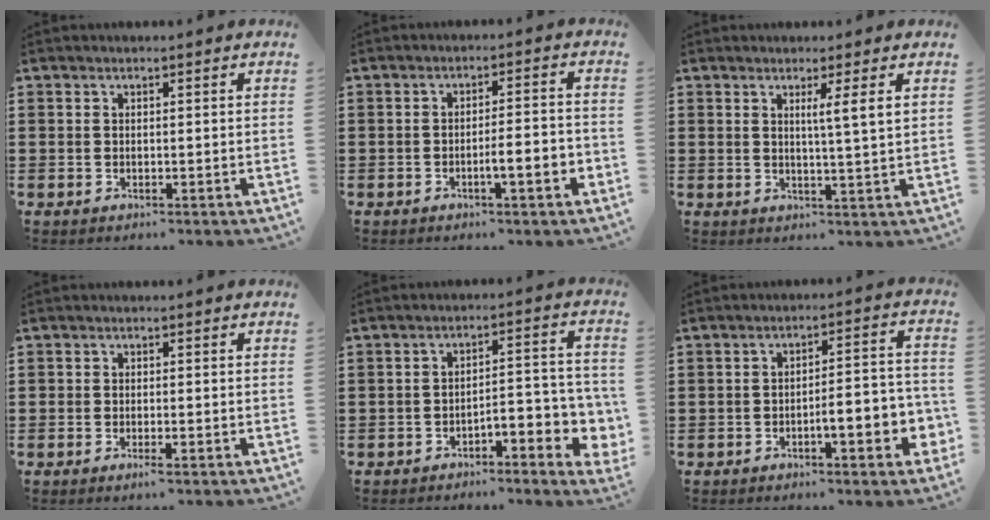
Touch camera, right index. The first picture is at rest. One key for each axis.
{"total": 4.5, "fx": -1.8, "fy": 0.5, "fz": 4.1, "tx": -0.067, "ty": -0.001, "tz": -0.032}
{"total": 3.3, "fx": 1.4, "fy": -0.7, "fz": 2.9, "tx": -0.052, "ty": -0.012, "tz": 0.020}
{"total": 0.9, "fx": -0.6, "fy": 0.0, "fz": 0.7, "tx": -0.013, "ty": -0.004, "tz": -0.010}
{"total": 4.4, "fx": -2.9, "fy": 1.3, "fz": 3.1, "tx": -0.052, "ty": 0.004, "tz": -0.056}
{"total": 5.6, "fx": -2.6, "fy": 1.3, "fz": 4.9, "tx": -0.074, "ty": -0.008, "tz": -0.048}